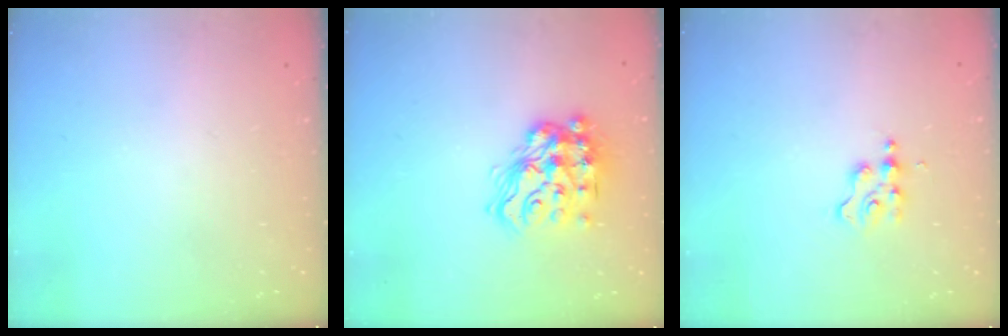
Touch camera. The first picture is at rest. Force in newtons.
{"total": 16.6, "press": 16.5, "slide": 1.9}
{"total": 3.1, "press": 3.1, "slide": 0.4}